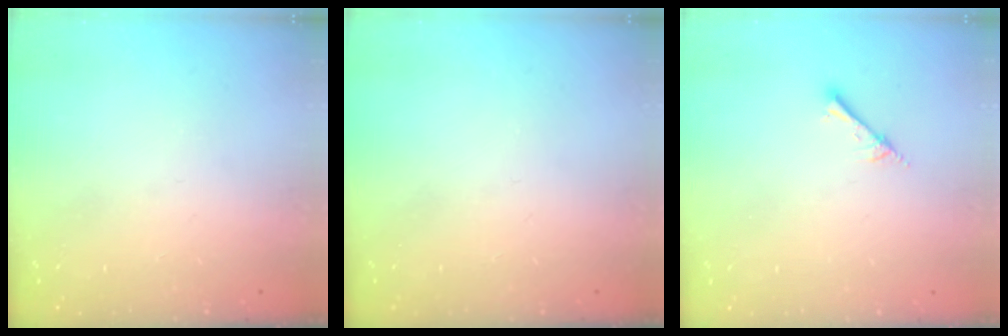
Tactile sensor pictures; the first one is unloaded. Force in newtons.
{"total": 0.0}
{"total": 2.0, "press": 2.0, "slide": 0.2}